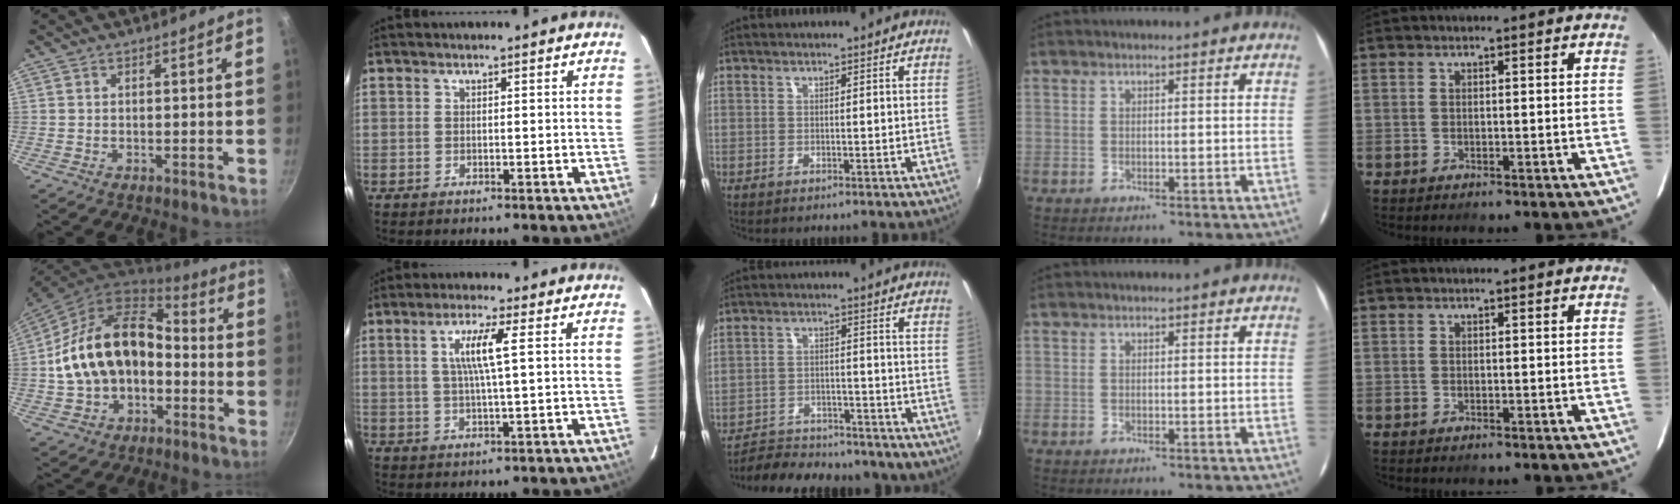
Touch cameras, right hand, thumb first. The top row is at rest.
{"thumb": {"total": 18.3, "force": [-2.2, 12.9, 12.8], "torque": [-0.209, 0.060, -0.041]}, "index": {"total": 5.8, "force": [1.4, -0.3, 5.6], "torque": [-0.105, 0.000, 0.026]}, "middle": {"total": 15.0, "force": [-12.8, 5.3, 5.9], "torque": [-0.132, -0.008, -0.178]}}